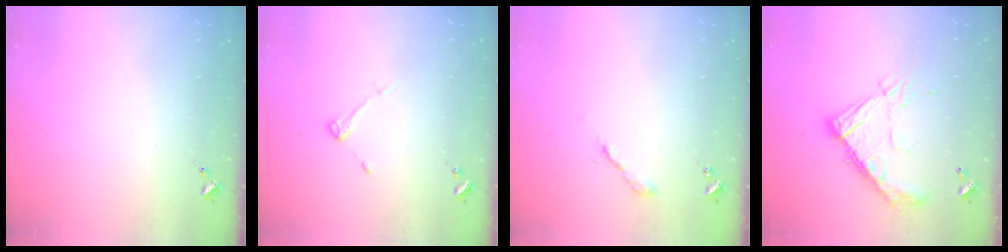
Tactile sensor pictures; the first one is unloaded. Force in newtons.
{"total": 3.8, "press": 3.8, "slide": 0.4}
{"total": 2.0, "press": 2.0, "slide": 0.2}
{"total": 17.2, "press": 17.2, "slide": 1.2}